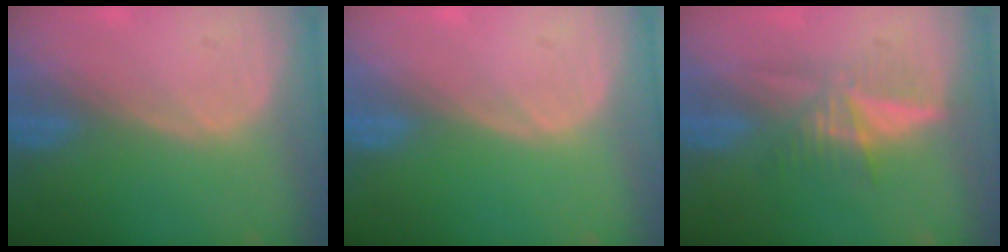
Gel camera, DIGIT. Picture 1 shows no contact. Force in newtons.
{"total": 0.0}
{"total": 5.2, "press": 5.1, "slide": 1.2}